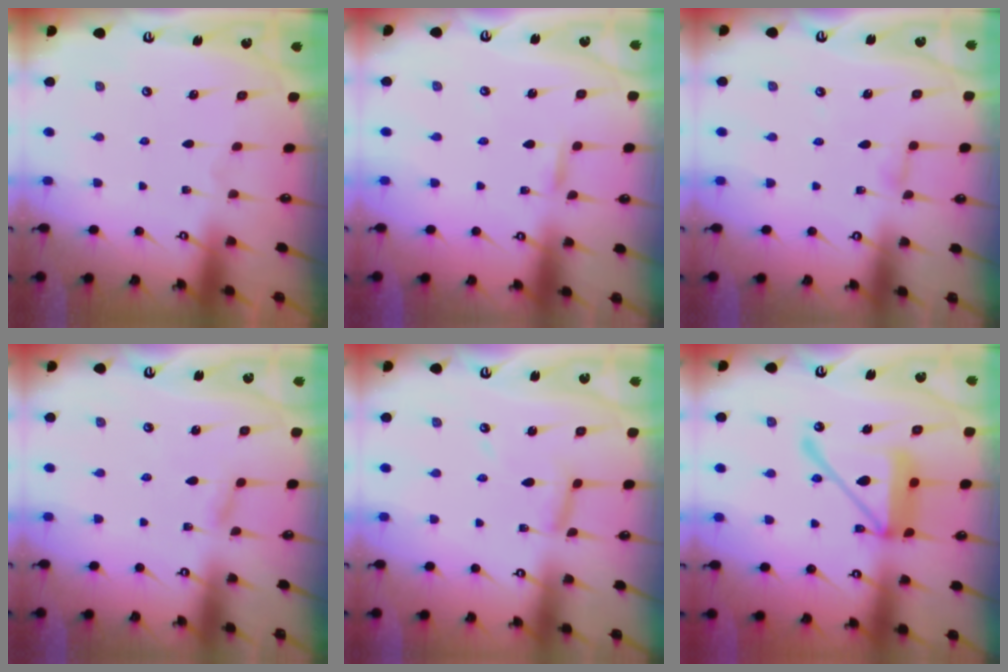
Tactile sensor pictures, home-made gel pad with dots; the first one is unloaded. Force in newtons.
{"total": 1.7, "press": 1.7, "slide": 0.1}
{"total": 3.2, "press": 3.2, "slide": 0.3}
{"total": 3.7, "press": 3.7, "slide": 0.3}
{"total": 7.1, "press": 7.1, "slide": 0.4}
{"total": 16.8, "press": 16.7, "slide": 2.0}